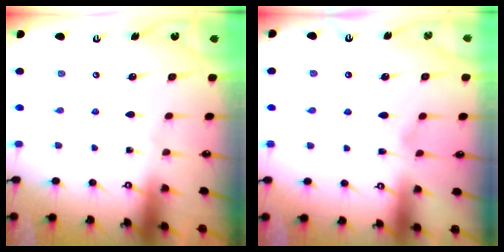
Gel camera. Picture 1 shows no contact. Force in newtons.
{"total": 1.1, "press": 0.6, "slide": 1.0}